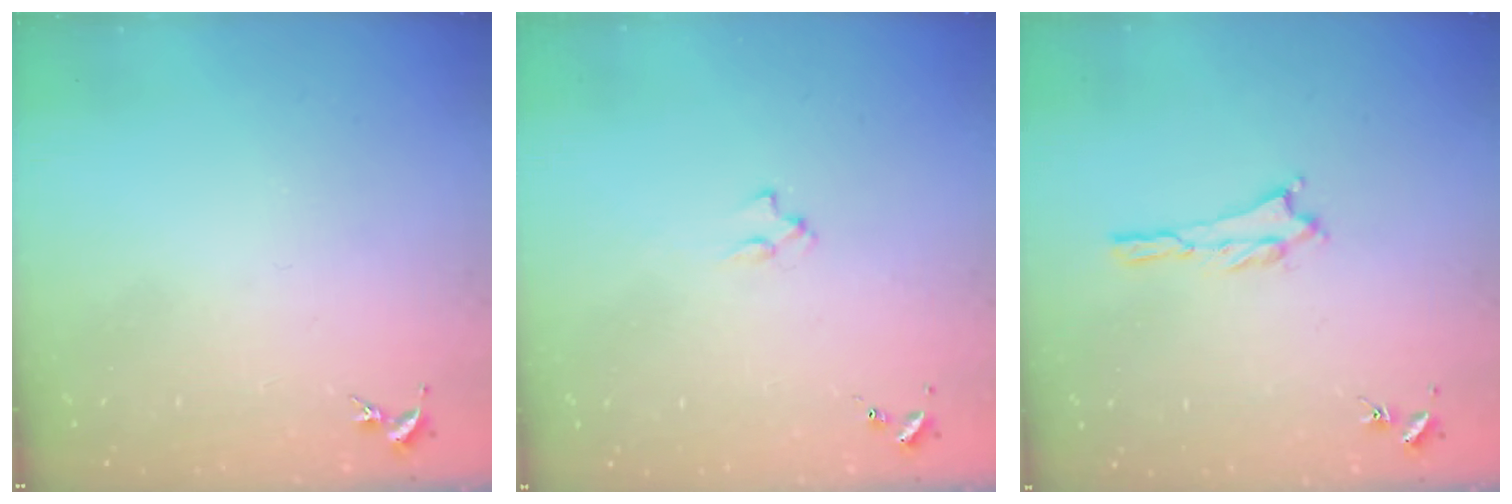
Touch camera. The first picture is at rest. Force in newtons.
{"total": 1.3, "press": 1.3, "slide": 0.3}
{"total": 1.4, "press": 1.4, "slide": 0.3}